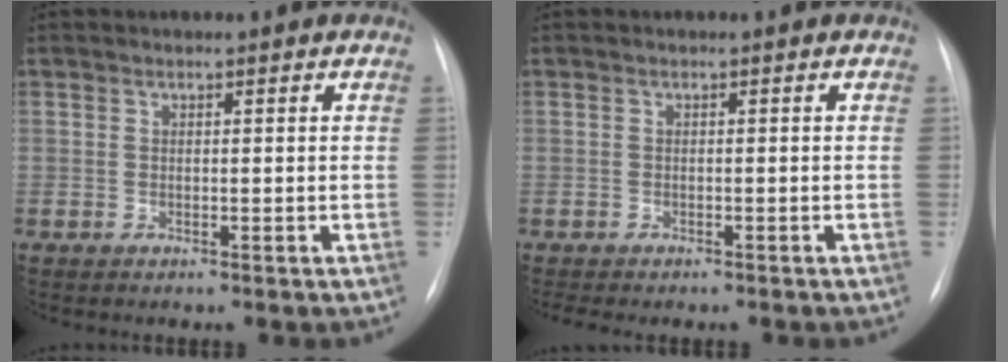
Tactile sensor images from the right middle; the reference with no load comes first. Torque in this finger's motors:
{"motor_torque": [0.28, -0.43, 0.03, 0.00]}